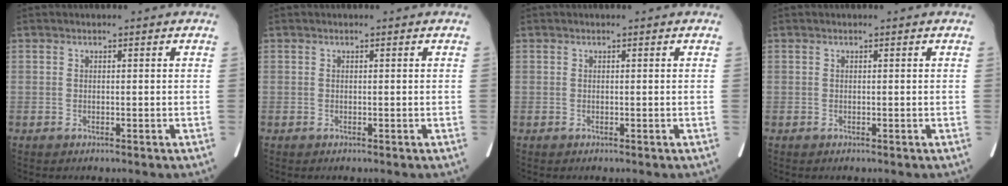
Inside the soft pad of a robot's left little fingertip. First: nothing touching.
{"total": 0.0}
{"total": 0.0}
{"total": 0.0}